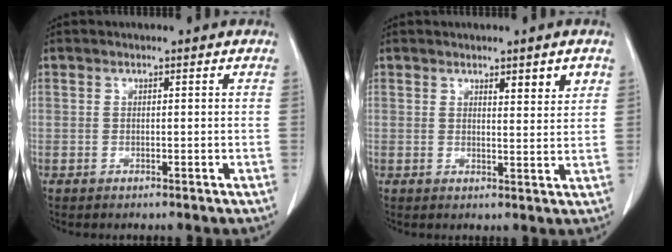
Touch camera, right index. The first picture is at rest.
{"total": 3.6, "force": [2.2, 0.6, 2.8], "torque": [-0.040, -0.006, 0.032]}